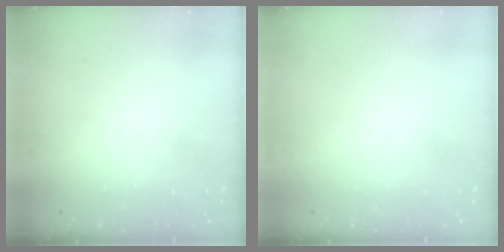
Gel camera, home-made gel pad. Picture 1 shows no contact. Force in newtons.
{"total": 0.0}